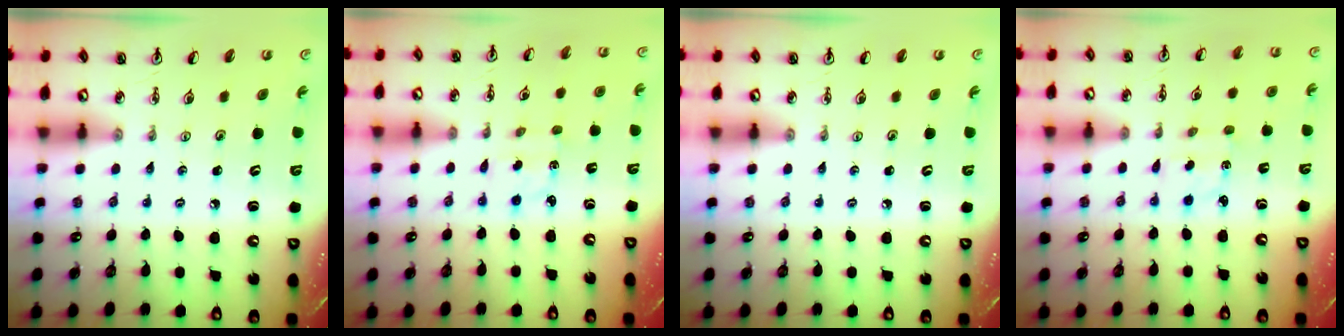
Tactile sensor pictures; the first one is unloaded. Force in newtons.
{"total": 2.1, "press": 2.0, "slide": 0.7}
{"total": 0.0}
{"total": 2.4, "press": 2.3, "slide": 0.6}